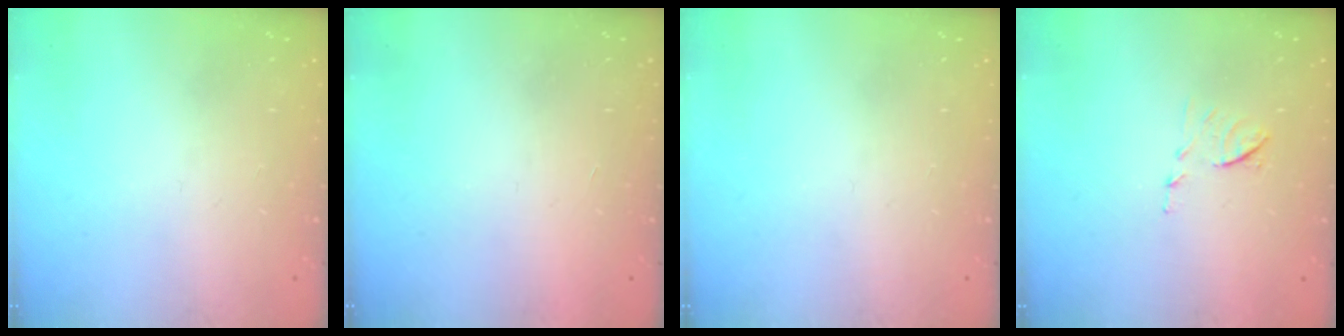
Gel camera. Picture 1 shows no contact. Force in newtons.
{"total": 1.7, "press": 1.7, "slide": 0.1}
{"total": 0.0}
{"total": 6.6, "press": 6.6, "slide": 0.5}